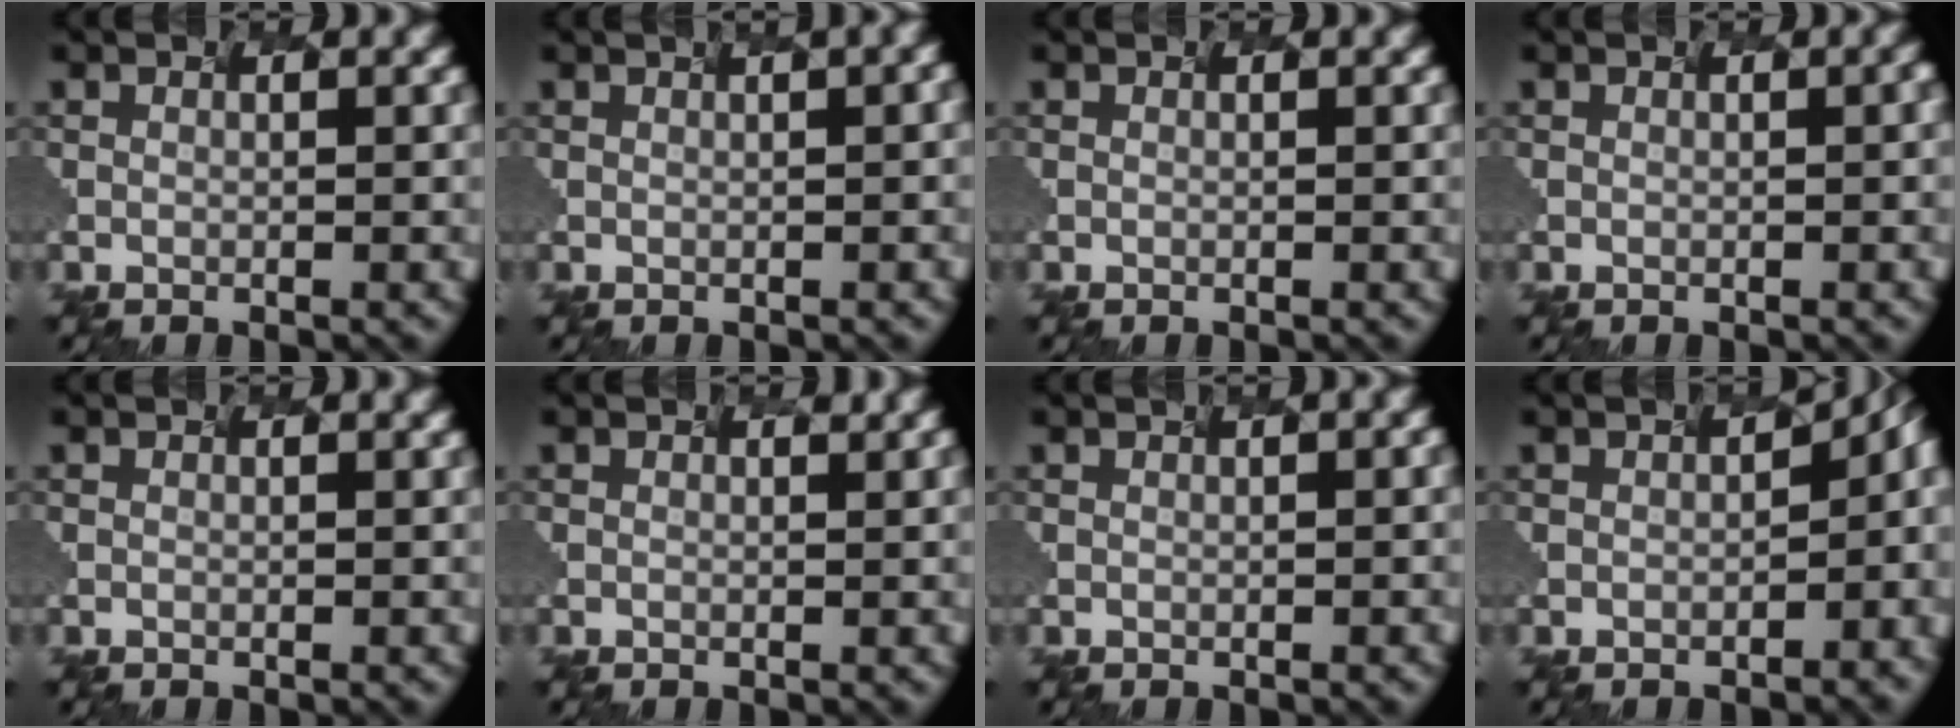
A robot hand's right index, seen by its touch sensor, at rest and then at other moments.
{"total": 3.3, "force": [1.7, 0.9, 2.7], "torque": [-0.029, 0.028, 0.030]}
{"total": 0.0}
{"total": 1.4, "force": [0.4, 0.5, 1.3], "torque": [-0.005, 0.013, 0.007]}
{"total": 0.0}
{"total": 1.4, "force": [0.9, 0.6, 0.8], "torque": [-0.001, 0.019, 0.014]}
{"total": 1.9, "force": [0.8, 0.7, 1.6], "torque": [-0.015, 0.018, 0.018]}
{"total": 7.3, "force": [0.5, 3.6, 6.3], "torque": [-0.026, 0.029, 0.057]}